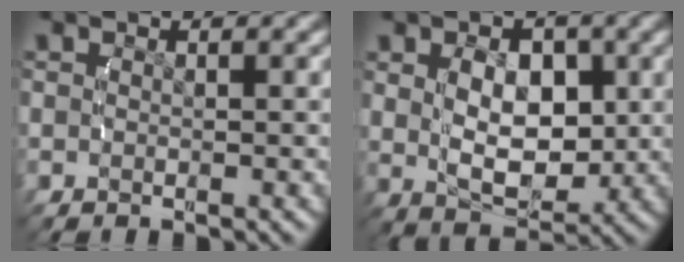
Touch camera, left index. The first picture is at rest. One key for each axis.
{"total": 5.8, "fx": 0.6, "fy": 3.5, "fz": 4.6, "tx": -0.075, "ty": -0.018, "tz": 0.018}